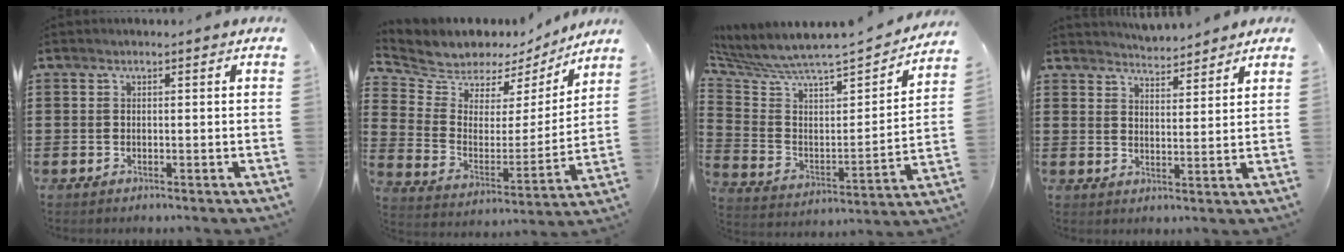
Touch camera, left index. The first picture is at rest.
{"total": 6.1, "force": [5.6, 2.4, -0.6], "torque": [-0.035, -0.046, 0.097]}
{"total": 5.1, "force": [4.6, 1.0, 2.0], "torque": [-0.068, -0.051, 0.070]}
{"total": 3.8, "force": [3.8, 0.1, 0.1], "torque": [-0.013, -0.015, 0.071]}